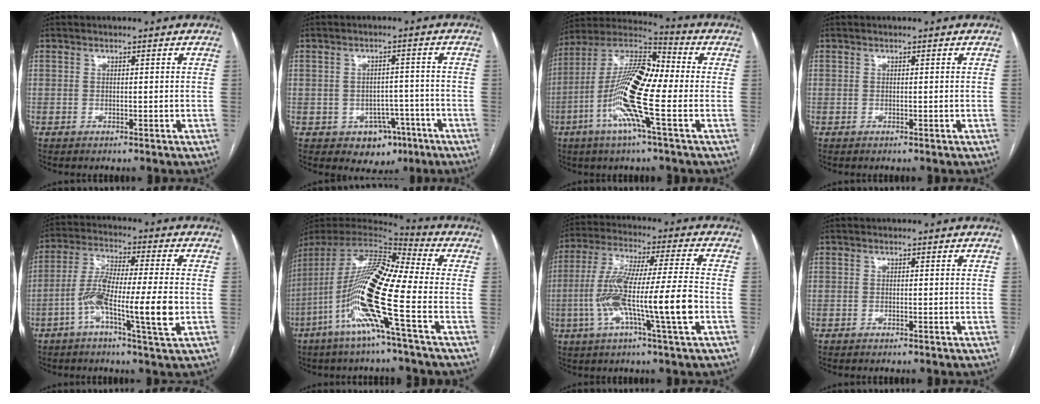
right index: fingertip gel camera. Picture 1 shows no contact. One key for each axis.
{"total": 6.0, "fx": -2.9, "fy": 4.9, "fz": 1.9, "tx": -0.009, "ty": 0.017, "tz": -0.027}
{"total": 16.1, "fx": -3.6, "fy": 2.2, "fz": 15.5, "tx": -0.307, "ty": 0.004, "tz": -0.078}
{"total": 0.0}
{"total": 12.0, "fx": -3.4, "fy": 0.5, "fz": 11.5, "tx": -0.220, "ty": 0.001, "tz": -0.067}
{"total": 18.9, "fx": -6.2, "fy": 0.6, "fz": 17.8, "tx": -0.367, "ty": -0.018, "tz": -0.132}
{"total": 15.6, "fx": -3.8, "fy": 0.1, "fz": 15.2, "tx": -0.290, "ty": 0.003, "tz": -0.073}
{"total": 0.0}